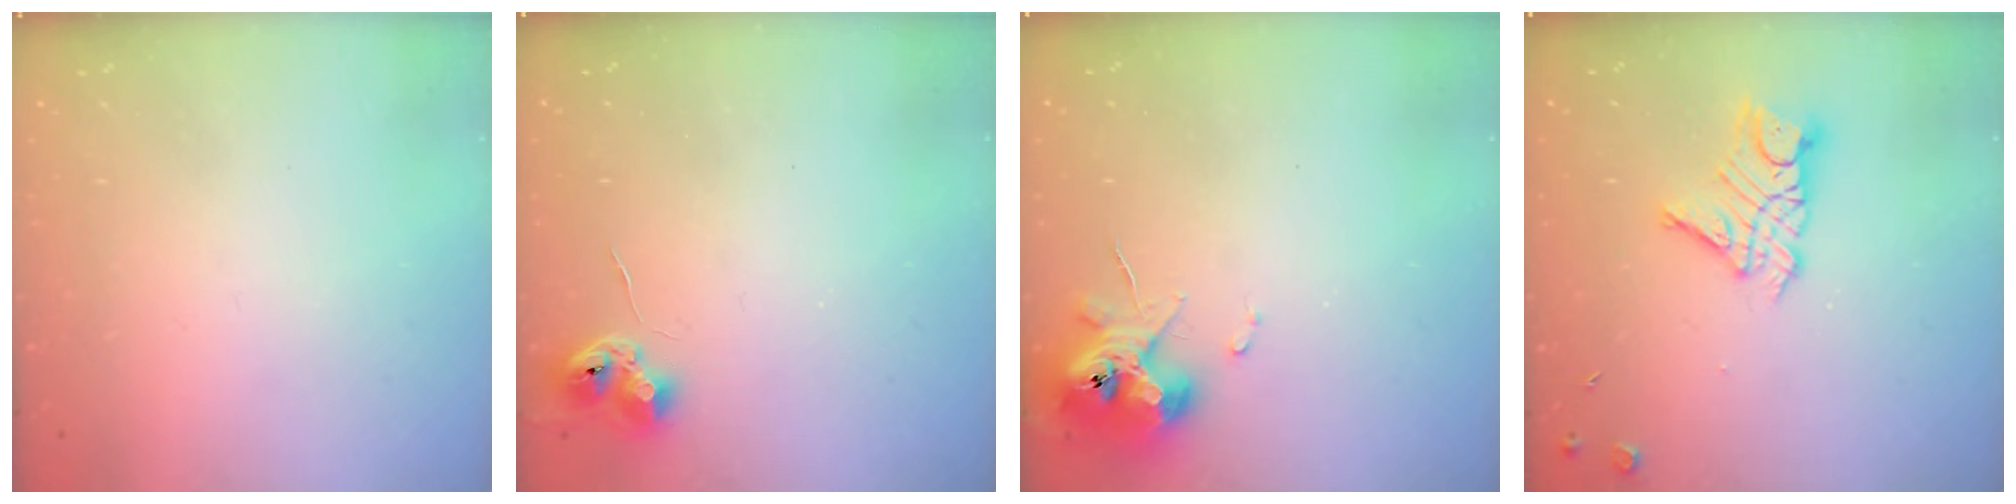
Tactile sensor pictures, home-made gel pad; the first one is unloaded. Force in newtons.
{"total": 7.4, "press": 7.4, "slide": 0.7}
{"total": 10.1, "press": 10.0, "slide": 1.5}
{"total": 10.6, "press": 10.5, "slide": 1.0}